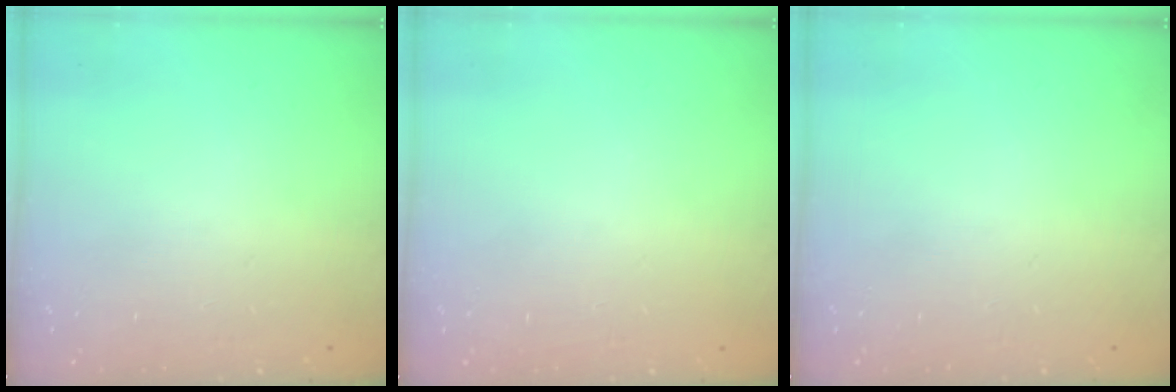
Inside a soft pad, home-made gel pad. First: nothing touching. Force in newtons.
{"total": 0.0}
{"total": 0.0}